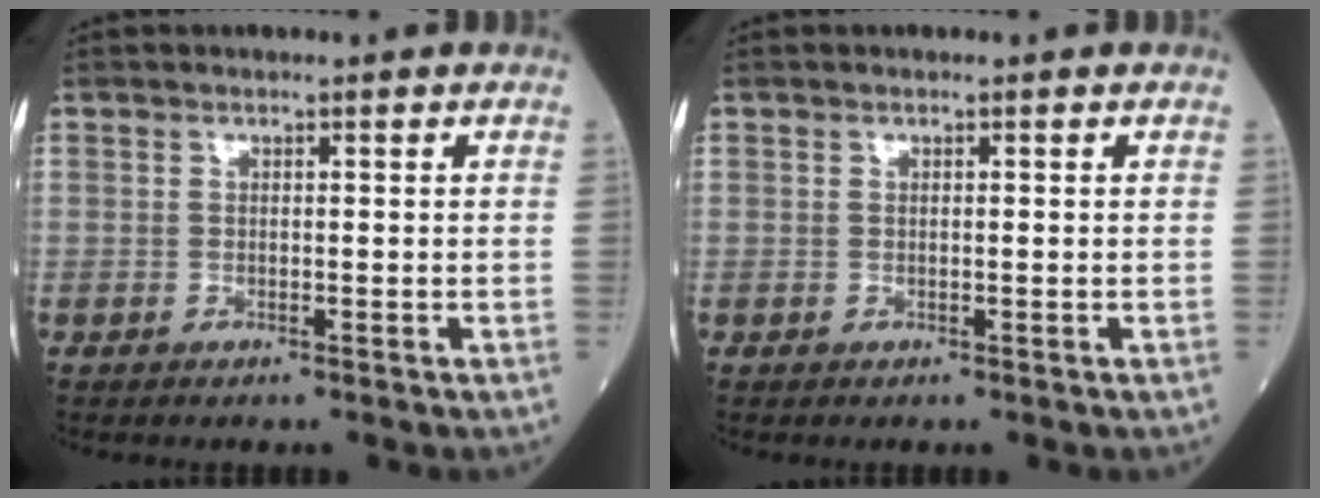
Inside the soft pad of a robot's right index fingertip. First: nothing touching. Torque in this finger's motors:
{"motor_torque": [0.00, -0.02, 0.04, 0.01]}